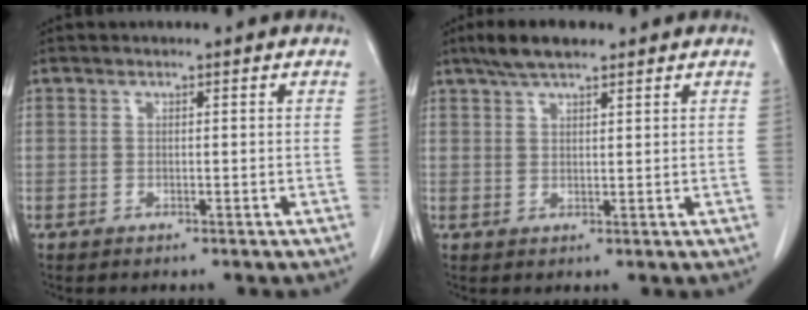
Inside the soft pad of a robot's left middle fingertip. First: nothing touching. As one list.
[{"total": 5.3, "force": [4.0, 1.3, 3.2], "torque": [-0.071, 0.016, 0.072]}]